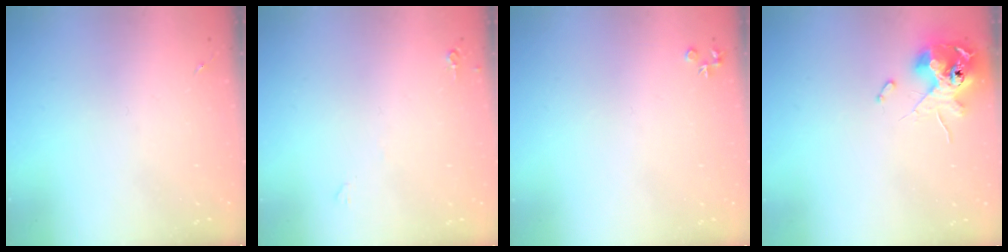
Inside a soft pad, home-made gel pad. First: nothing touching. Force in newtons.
{"total": 4.1, "press": 4.0, "slide": 0.7}
{"total": 4.0, "press": 4.0, "slide": 0.6}
{"total": 11.6, "press": 11.4, "slide": 2.1}